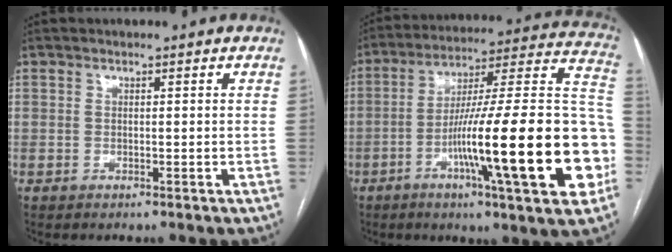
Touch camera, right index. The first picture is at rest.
{"total": 28.4, "force": [-7.6, 1.9, 27.3], "torque": [-0.336, 0.001, -0.125]}